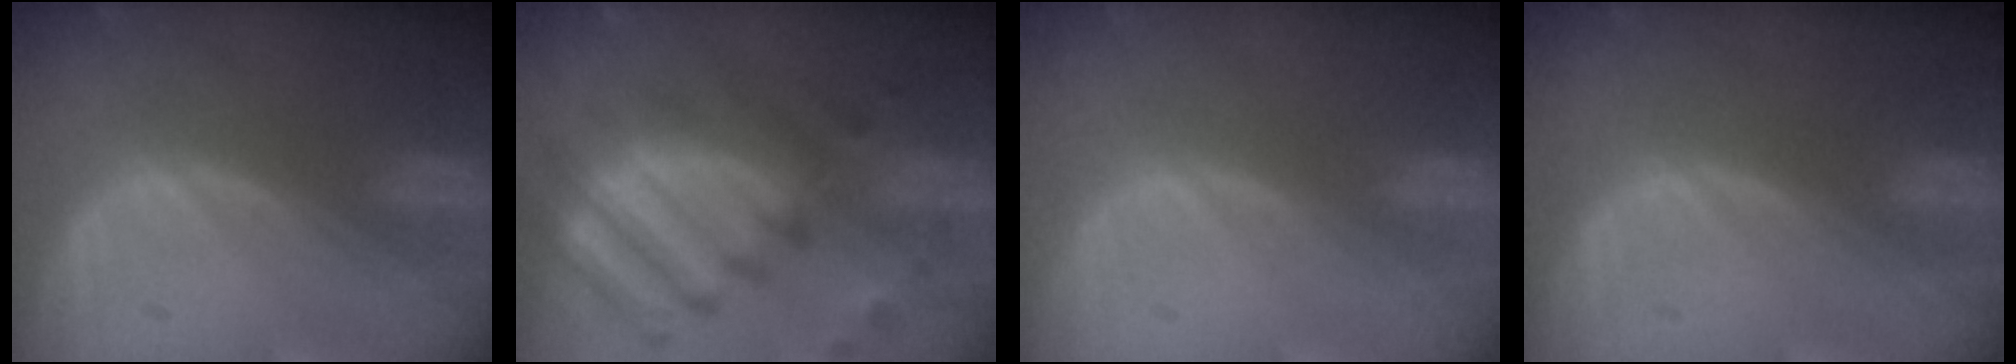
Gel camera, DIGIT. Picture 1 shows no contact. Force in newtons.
{"total": 11.9, "press": 10.4, "slide": 5.7}
{"total": 0.0}
{"total": 0.0}